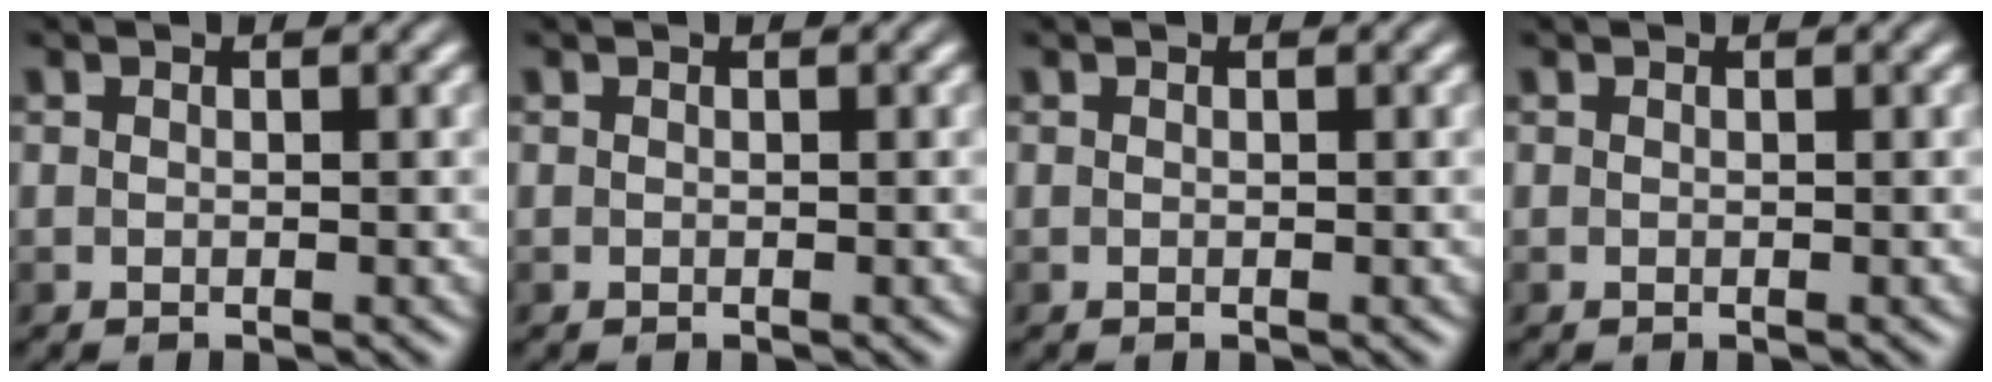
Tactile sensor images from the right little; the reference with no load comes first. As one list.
[{"total": 0.0}, {"total": 0.0}, {"total": 0.0}]